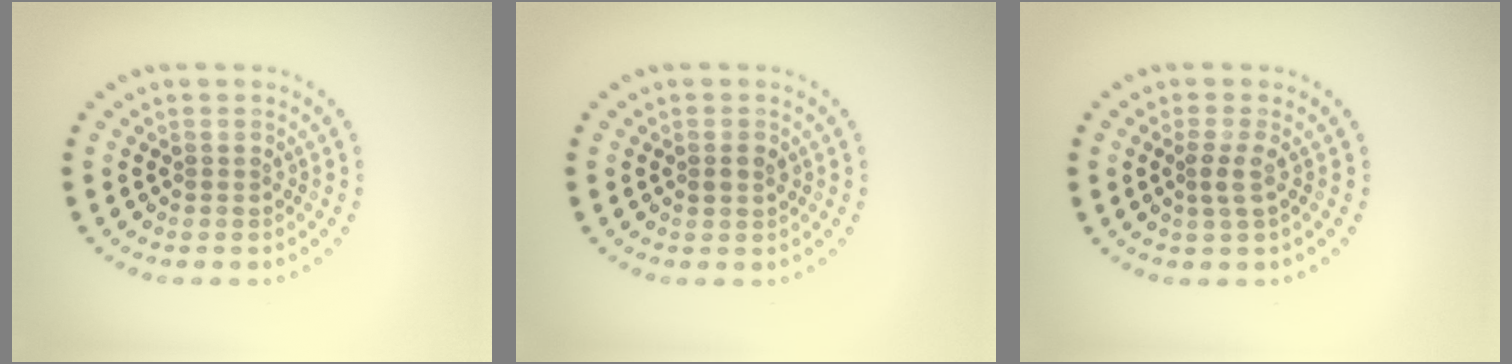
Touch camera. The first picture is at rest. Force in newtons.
{"total": 1.0, "press": 1.0, "slide": 0.2}
{"total": 1.6, "press": 1.2, "slide": 1.0}